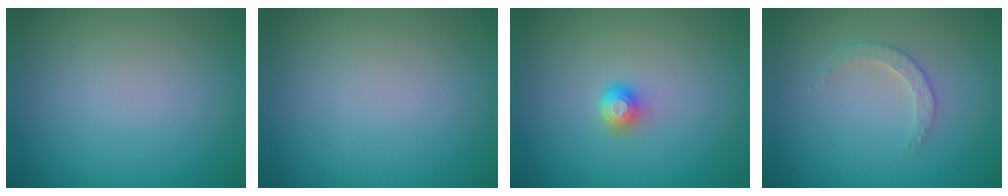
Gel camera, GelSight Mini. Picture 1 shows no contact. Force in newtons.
{"total": 0.0}
{"total": 1.6, "press": 1.3, "slide": 1.1}
{"total": 1.9, "press": 1.8, "slide": 0.6}